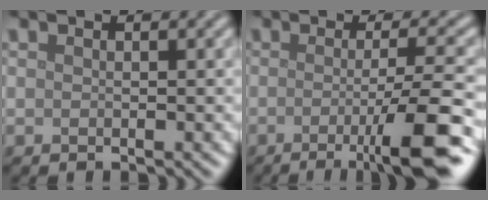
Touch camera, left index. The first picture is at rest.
{"total": 8.3, "force": [-2.5, 1.6, 7.8], "torque": [-0.102, -0.006, -0.044]}